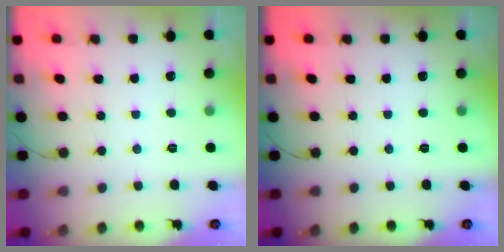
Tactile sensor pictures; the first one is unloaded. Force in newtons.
{"total": 0.0}